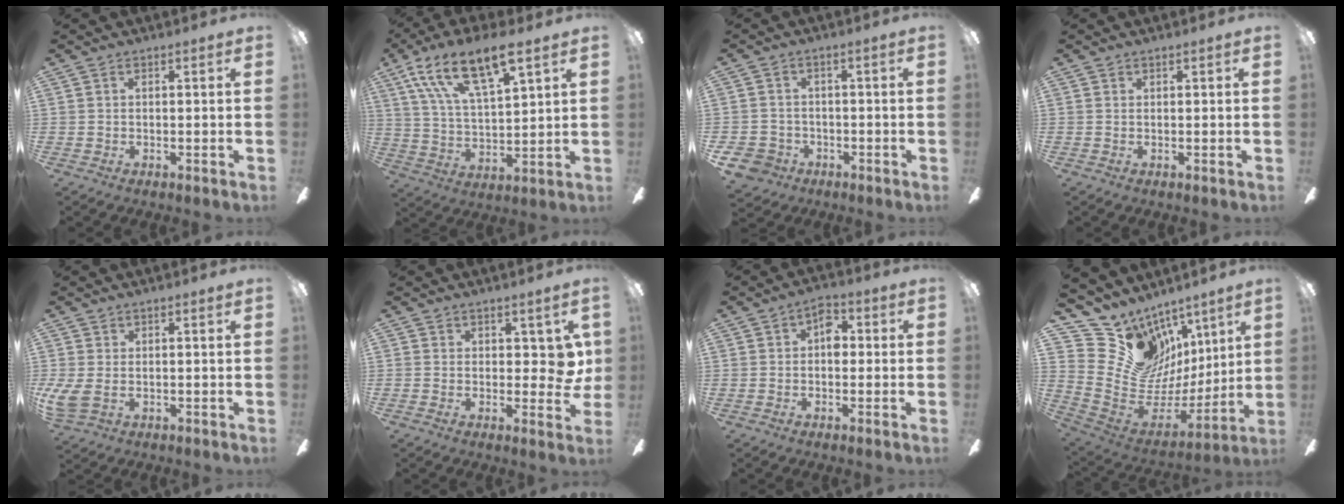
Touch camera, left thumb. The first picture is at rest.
{"total": 17.0, "force": [11.3, 5.5, 11.5], "torque": [-0.223, -0.048, 0.193]}
{"total": 5.9, "force": [-2.9, 4.9, 1.4], "torque": [-0.047, 0.020, -0.056]}
{"total": 0.0}
{"total": 4.6, "force": [0.6, 2.4, 3.9], "torque": [-0.081, -0.009, 0.011]}
{"total": 5.8, "force": [1.8, 3.6, 4.2], "torque": [-0.037, -0.006, 0.033]}
{"total": 5.1, "force": [0.9, 3.1, 4.0], "torque": [-0.046, 0.003, 0.008]}
{"total": 14.6, "force": [9.2, 11.0, 2.9], "torque": [-0.075, -0.090, 0.189]}